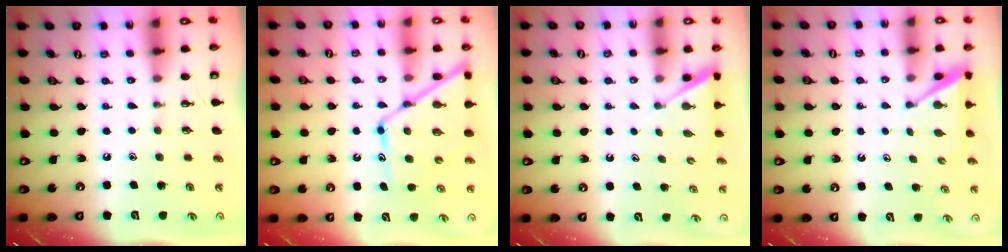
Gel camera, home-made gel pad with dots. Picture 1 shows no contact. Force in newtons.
{"total": 14.3, "press": 14.3, "slide": 1.3}
{"total": 2.0, "press": 2.0, "slide": 0.3}
{"total": 4.7, "press": 4.7, "slide": 0.5}